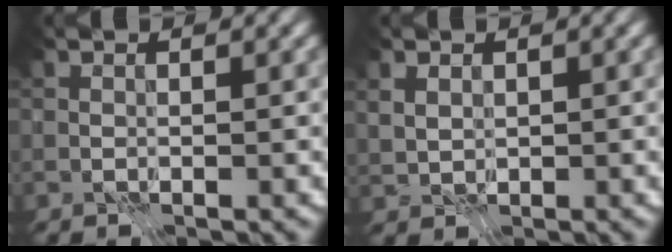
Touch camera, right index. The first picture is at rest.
{"total": 1.3, "force": [0.7, 0.9, 0.7], "torque": [-0.017, -0.001, 0.013]}